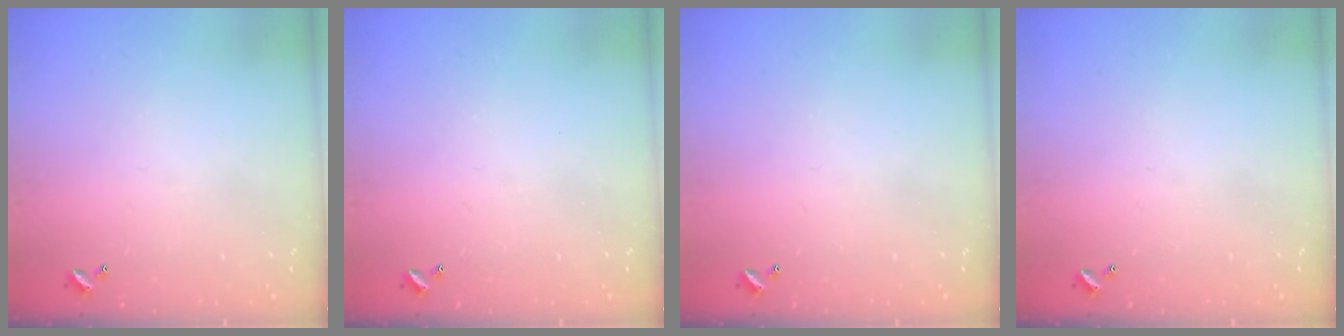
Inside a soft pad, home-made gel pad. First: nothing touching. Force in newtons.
{"total": 0.0}
{"total": 0.0}
{"total": 0.0}